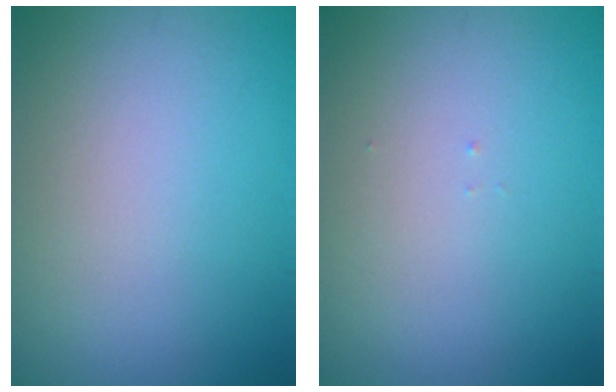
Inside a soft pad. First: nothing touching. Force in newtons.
{"total": 0.0}